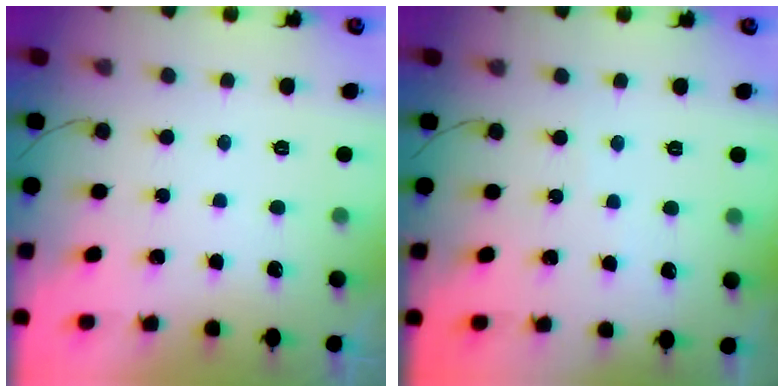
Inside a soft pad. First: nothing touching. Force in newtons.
{"total": 3.0, "press": 3.0, "slide": 0.4}